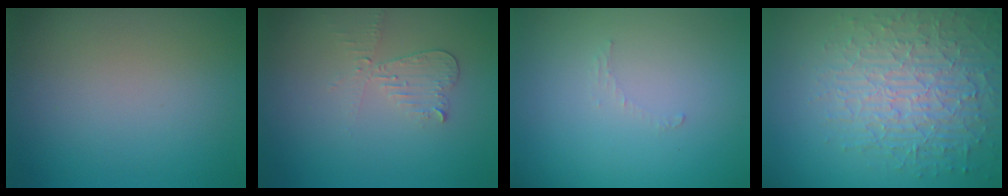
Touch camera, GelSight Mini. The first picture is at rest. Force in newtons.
{"total": 2.2, "press": 2.2, "slide": 0.2}
{"total": 0.7, "press": 0.7, "slide": 0.1}
{"total": 6.2, "press": 5.1, "slide": 3.6}